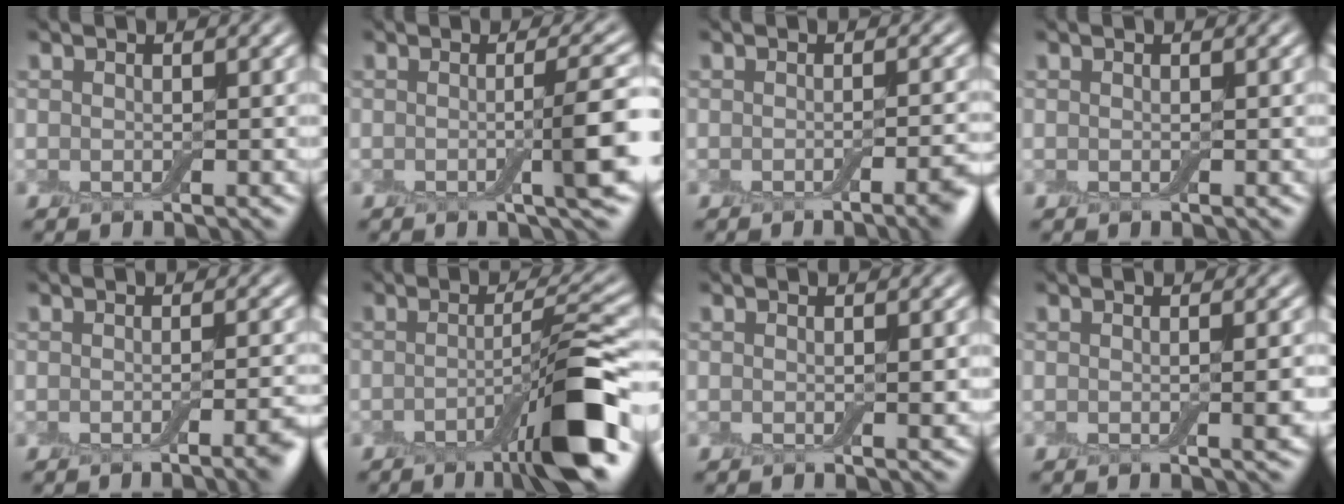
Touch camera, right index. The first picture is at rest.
{"total": 4.1, "force": [-0.6, 0.5, 4.0], "torque": [-0.055, 0.000, -0.014]}
{"total": 3.2, "force": [-1.7, 0.7, 2.7], "torque": [-0.025, 0.001, -0.025]}
{"total": 0.0}
{"total": 2.9, "force": [-1.5, 0.6, 2.4], "torque": [-0.022, 0.002, -0.024]}
{"total": 7.9, "force": [-3.2, 0.9, 7.2], "torque": [-0.104, 0.008, -0.061]}
{"total": 0.8, "force": [-0.1, 0.1, 0.7], "torque": [-0.010, -0.002, -0.001]}
{"total": 1.6, "force": [-0.3, 0.1, 1.5], "torque": [-0.024, -0.003, -0.003]}